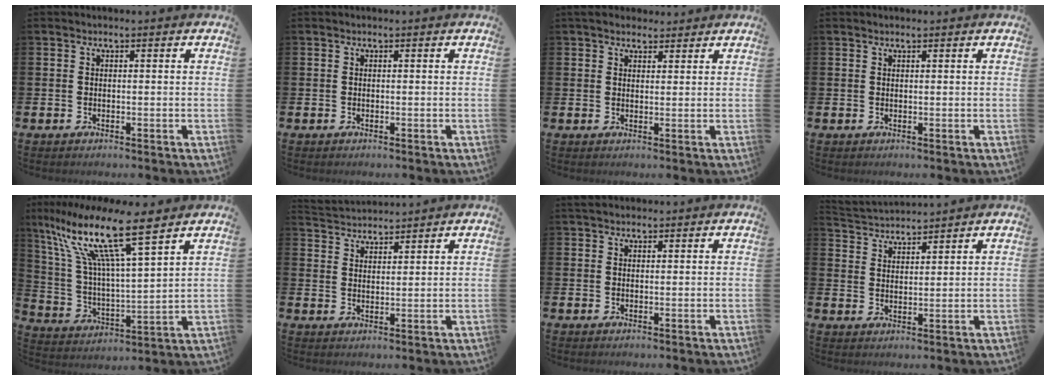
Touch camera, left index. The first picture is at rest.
{"total": 0.0}
{"total": 3.4, "force": [3.0, 1.4, 0.6], "torque": [-0.008, -0.008, 0.053]}
{"total": 0.6, "force": [0.6, 0.0, 0.2], "torque": [-0.002, 0.001, 0.009]}
{"total": 13.9, "force": [10.0, 2.4, 9.3], "torque": [-0.211, -0.058, 0.165]}
{"total": 3.3, "force": [3.3, 0.4, -0.5], "torque": [-0.008, -0.018, 0.060]}
{"total": 1.5, "force": [1.4, 0.5, 0.3], "torque": [0.000, 0.002, 0.023]}
{"total": 3.6, "force": [3.5, 0.3, -0.3], "torque": [-0.013, -0.023, 0.063]}